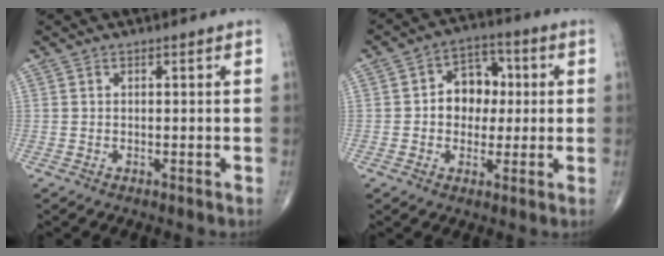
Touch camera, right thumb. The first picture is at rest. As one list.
[{"total": 9.1, "force": [0.6, 7.1, 5.7], "torque": [-0.041, 0.021, 0.001]}]